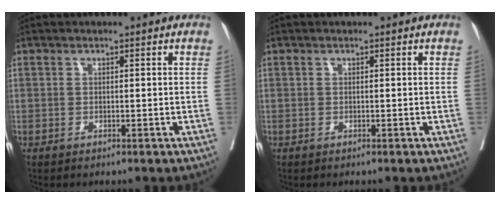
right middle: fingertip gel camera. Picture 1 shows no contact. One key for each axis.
{"total": 0.0}